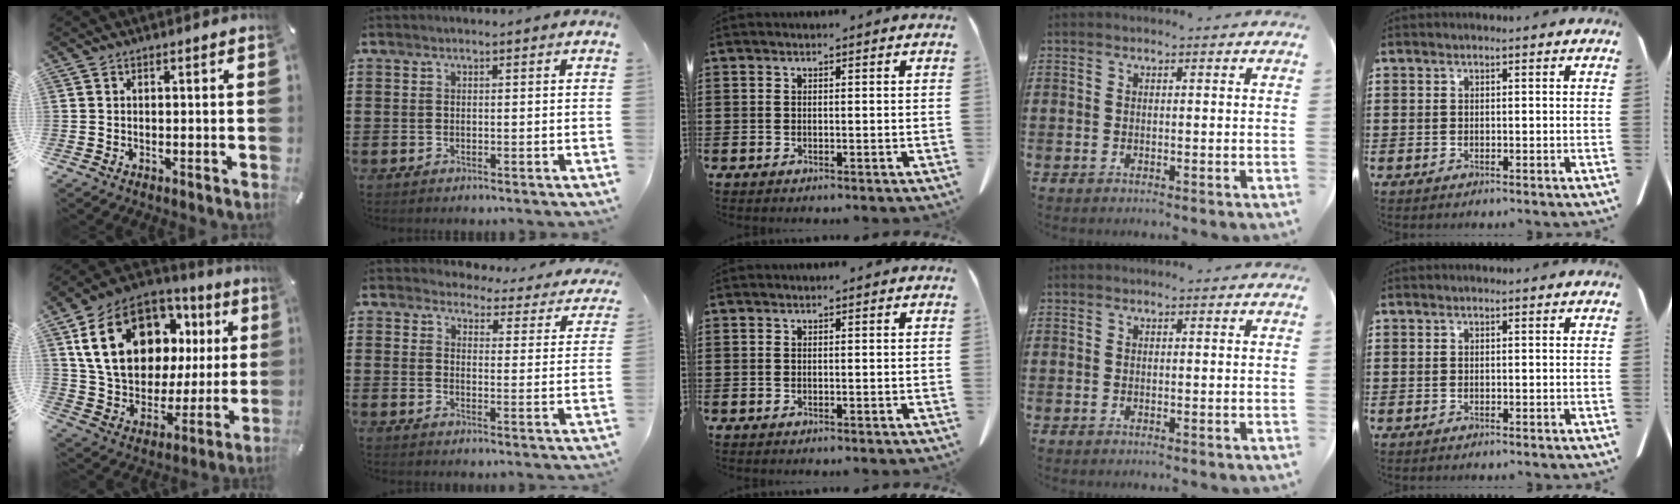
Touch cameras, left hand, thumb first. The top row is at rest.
{"thumb": {"total": 21.9, "force": [8.3, 15.5, 13.1], "torque": [-0.235, -0.029, 0.151]}, "index": {"total": 3.9, "force": [3.8, 0.6, 0.6], "torque": [-0.027, -0.031, 0.061]}}